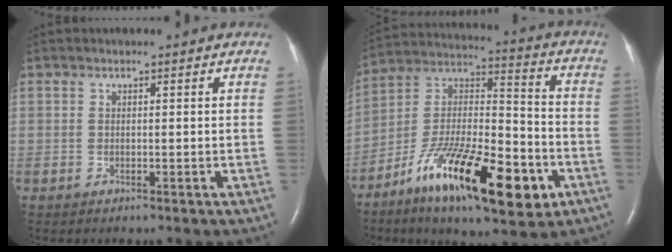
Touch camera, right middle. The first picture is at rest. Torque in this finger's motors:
{"motor_torque": [1.29, -0.85, 1.05, 0.21]}